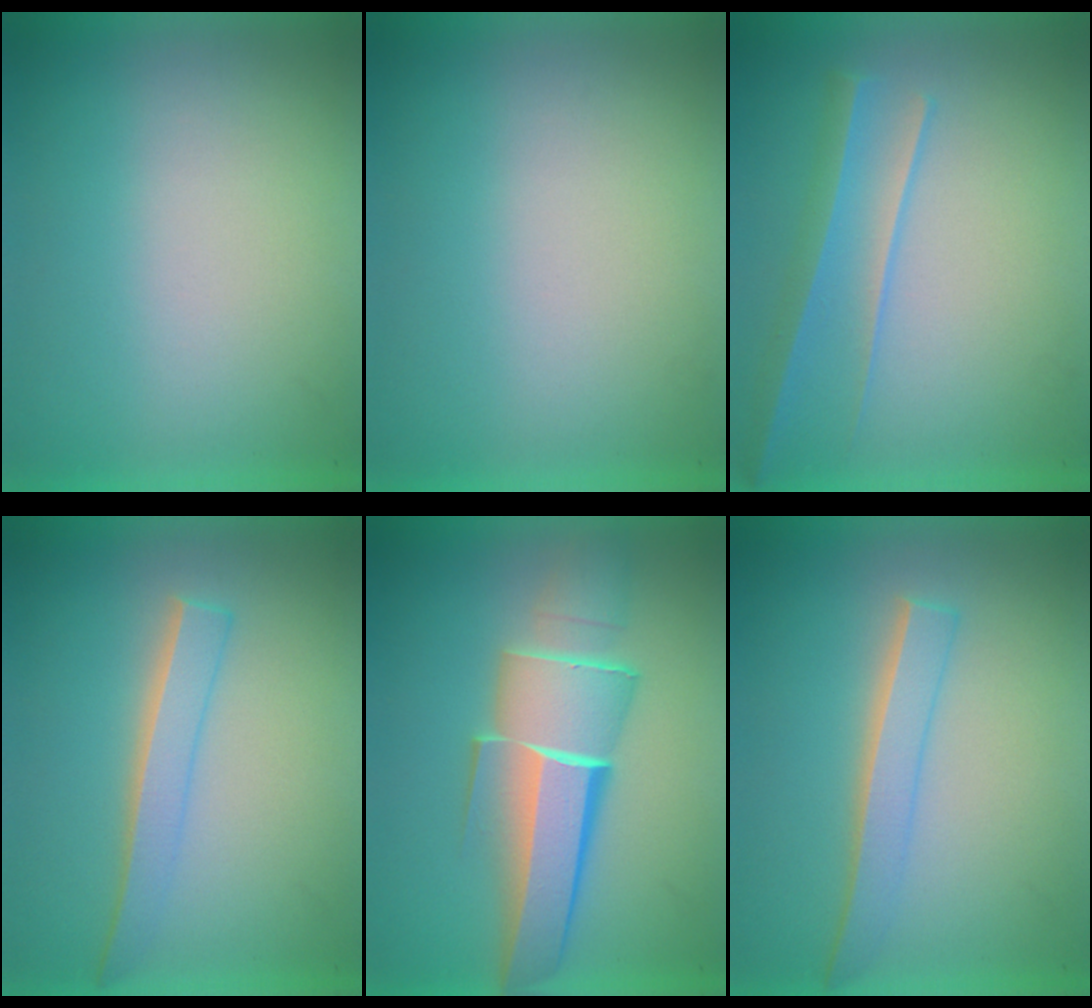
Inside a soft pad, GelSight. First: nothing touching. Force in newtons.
{"total": 0.0}
{"total": 2.1}
{"total": 2.2}
{"total": 6.7}
{"total": 2.2}